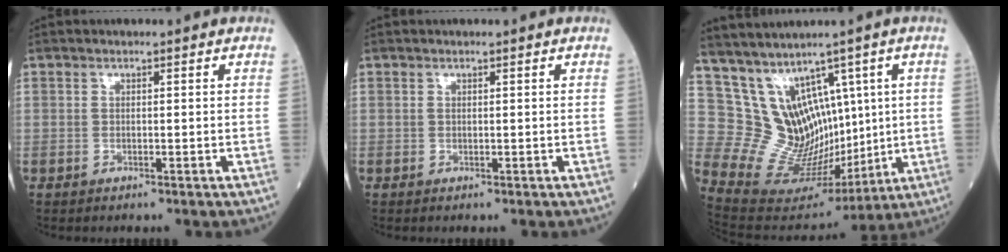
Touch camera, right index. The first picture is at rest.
{"total": 0.0}
{"total": 11.8, "force": [4.8, 8.5, 6.7], "torque": [-0.126, 0.039, 0.130]}